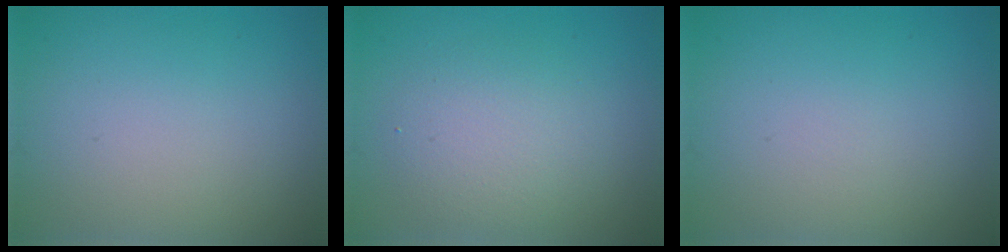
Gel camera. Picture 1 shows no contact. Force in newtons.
{"total": 3.5, "press": 3.5, "slide": 0.2}
{"total": 0.0}